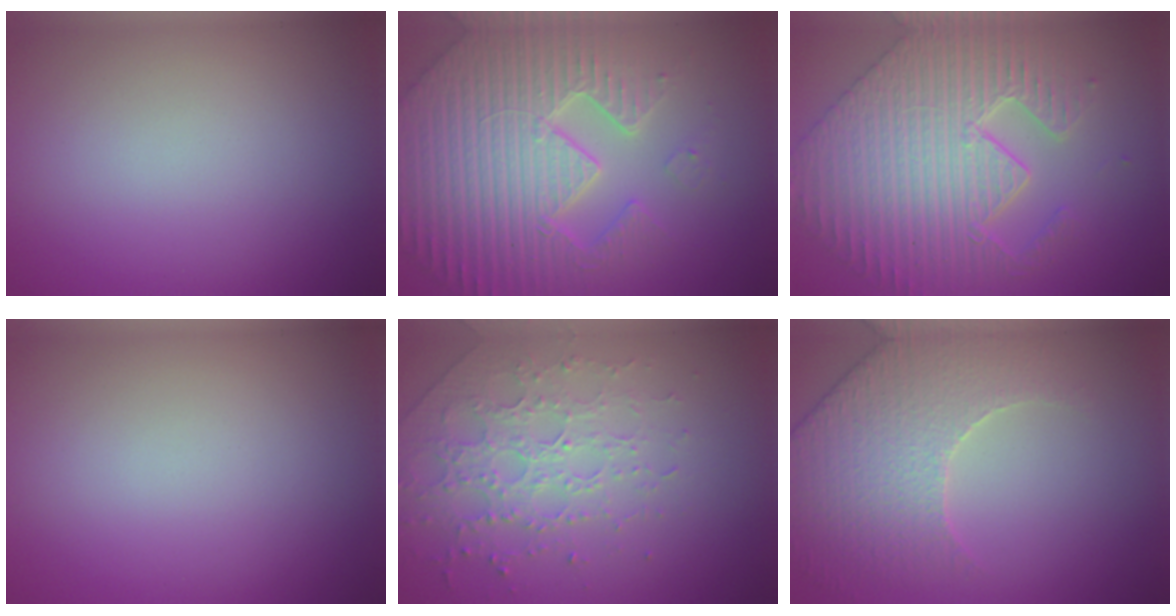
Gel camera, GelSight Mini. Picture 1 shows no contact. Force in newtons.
{"total": 7.7, "press": 7.4, "slide": 1.9}
{"total": 7.3, "press": 6.0, "slide": 4.2}
{"total": 0.0}
{"total": 3.0, "press": 2.8, "slide": 1.1}
{"total": 4.9, "press": 4.8, "slide": 1.3}